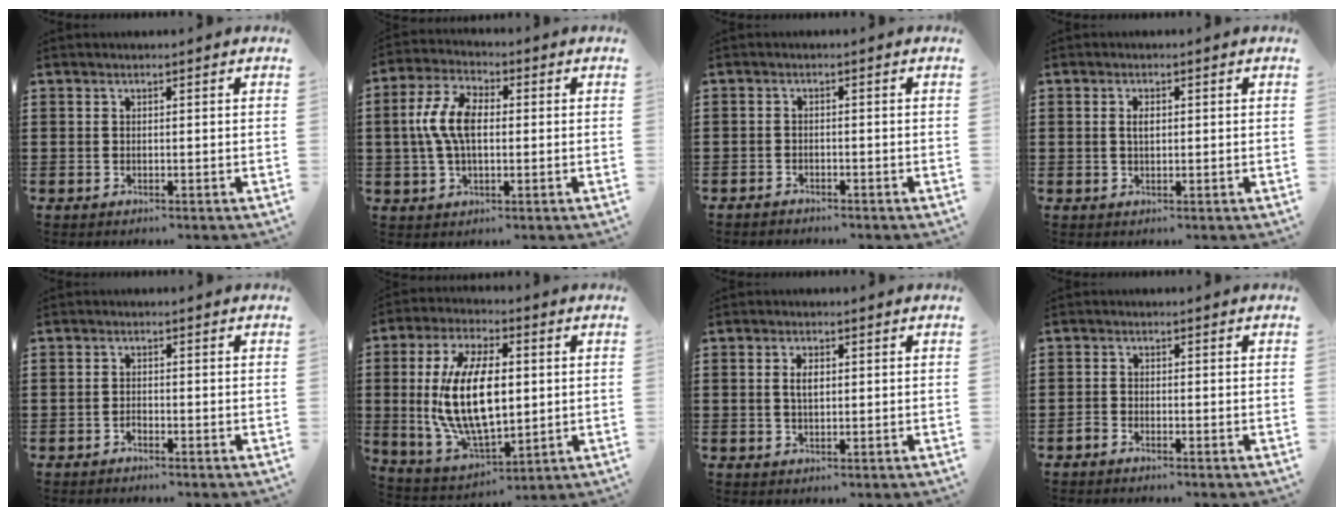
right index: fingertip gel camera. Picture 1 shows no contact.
{"total": 7.9, "force": [0.3, 4.2, 6.7], "torque": [-0.157, 0.008, -0.004]}
{"total": 1.2, "force": [-1.2, 0.3, 0.0], "torque": [-0.003, 0.003, -0.026]}
{"total": 1.8, "force": [0.3, 0.8, 1.6], "torque": [-0.033, 0.006, 0.004]}
{"total": 0.9, "force": [-0.8, 0.4, 0.2], "torque": [-0.007, 0.001, -0.016]}
{"total": 15.4, "force": [1.0, 7.3, 13.6], "torque": [-0.298, -0.008, 0.018]}
{"total": 2.5, "force": [0.4, 1.1, 2.2], "torque": [-0.046, 0.006, 0.006]}
{"total": 1.2, "force": [-1.1, 0.3, 0.3], "torque": [-0.010, 0.000, -0.022]}